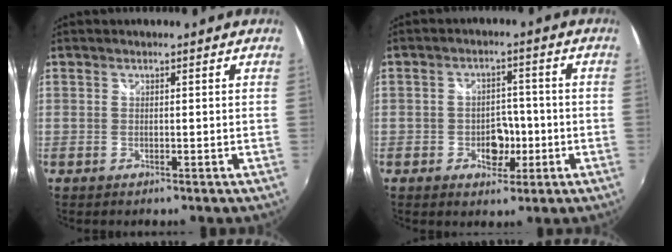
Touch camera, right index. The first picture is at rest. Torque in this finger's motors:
{"motor_torque": [-0.11, 0.66, 0.03, 0.03]}